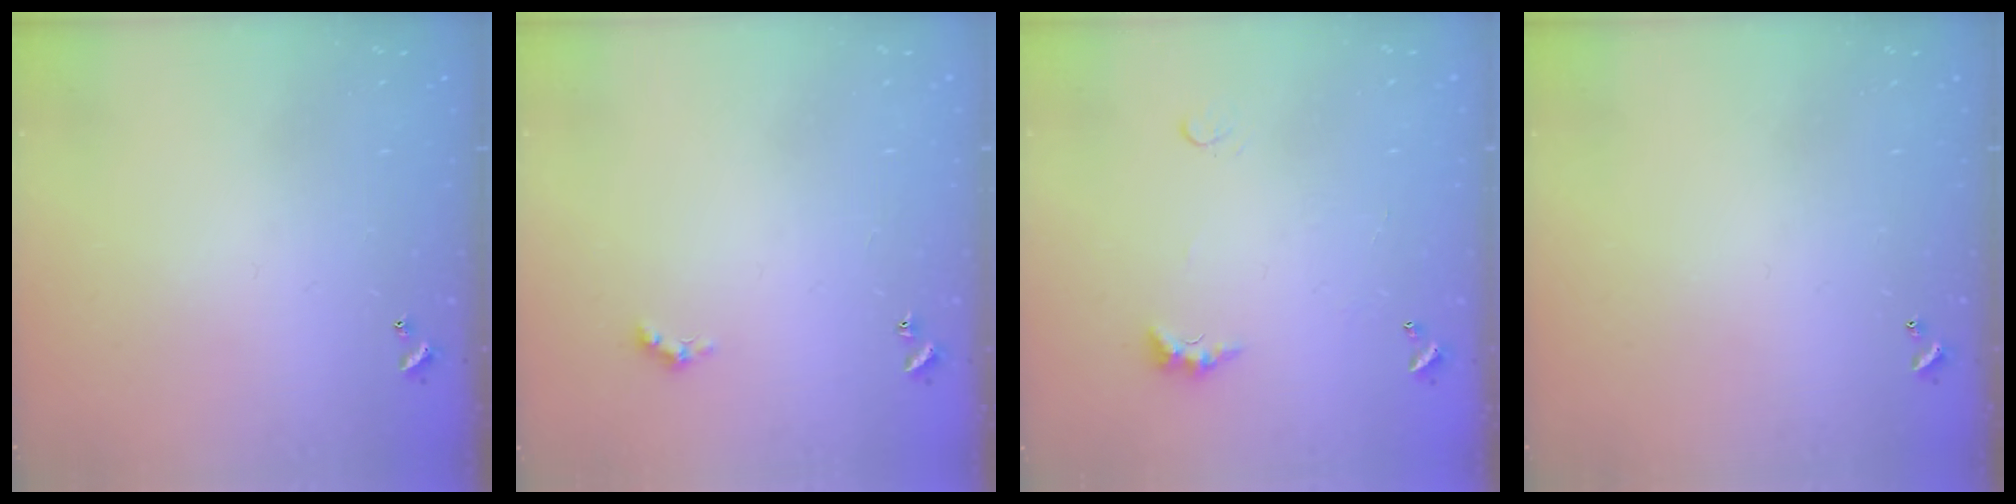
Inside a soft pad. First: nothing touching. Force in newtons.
{"total": 2.4, "press": 2.3, "slide": 0.6}
{"total": 0.8, "press": 0.7, "slide": 0.4}
{"total": 0.0}